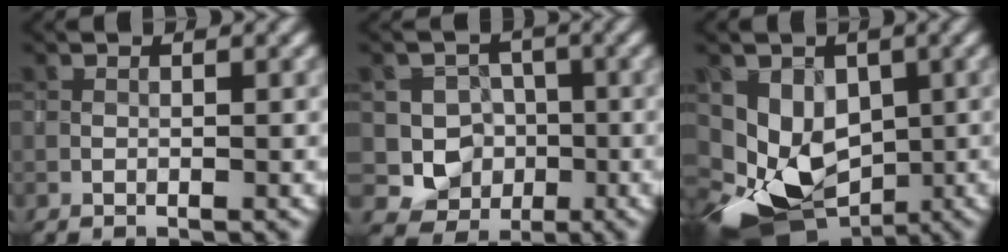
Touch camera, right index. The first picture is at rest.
{"total": 4.5, "force": [-0.5, 4.2, 1.3], "torque": [0.005, 0.000, -0.027]}
{"total": 8.2, "force": [-0.8, 6.3, 5.2], "torque": [-0.103, -0.018, -0.016]}